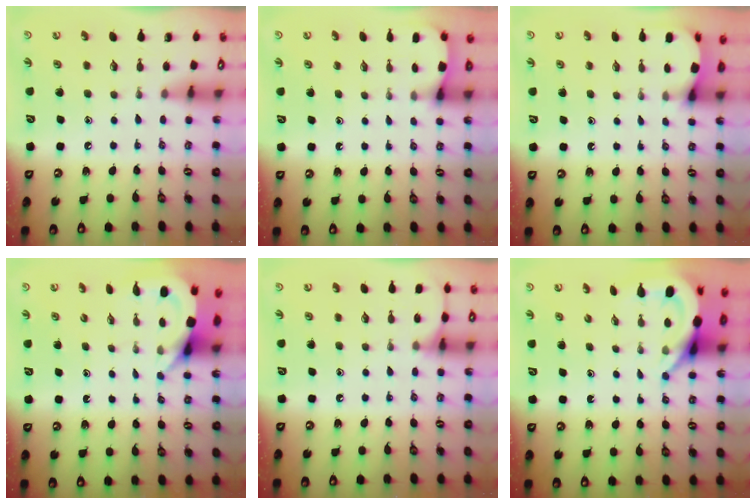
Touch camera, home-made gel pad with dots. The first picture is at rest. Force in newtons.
{"total": 1.2, "press": 1.2, "slide": 0.0}
{"total": 2.4, "press": 2.4, "slide": 0.3}
{"total": 3.6, "press": 3.6, "slide": 0.3}
{"total": 5.9, "press": 5.8, "slide": 0.7}
{"total": 5.9, "press": 5.9, "slide": 0.4}